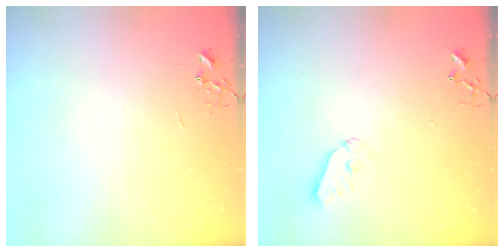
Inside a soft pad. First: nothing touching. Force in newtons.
{"total": 6.7, "press": 6.7, "slide": 0.8}